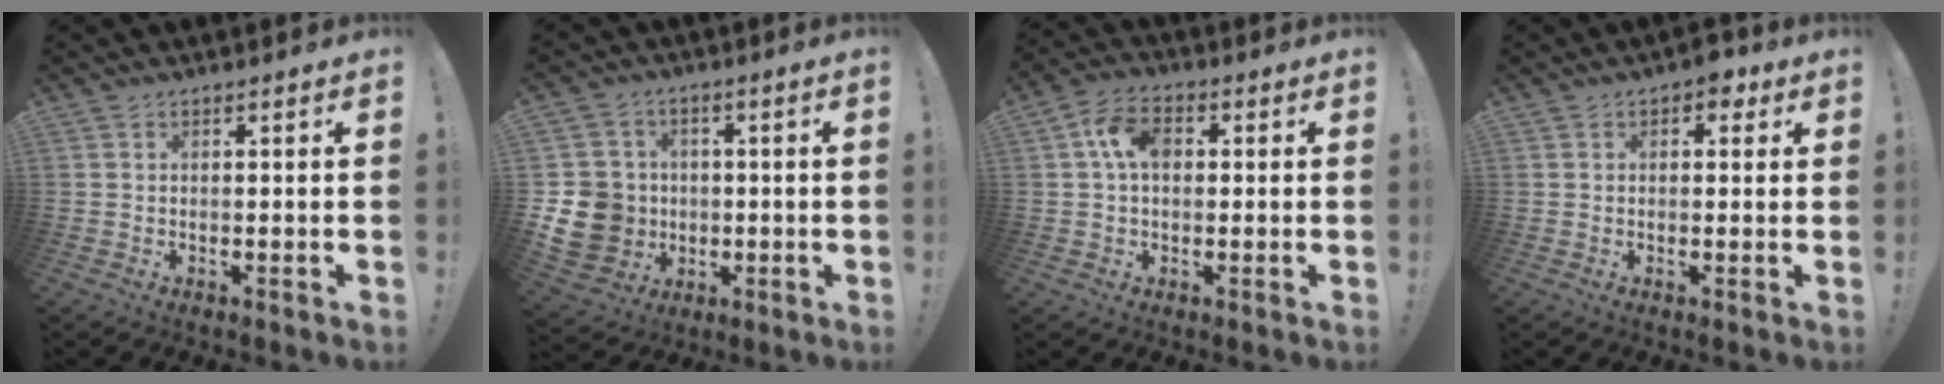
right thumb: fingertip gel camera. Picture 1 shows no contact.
{"total": 13.7, "force": [-1.8, 12.4, 5.6], "torque": [-0.118, 0.019, -0.022]}
{"total": 8.1, "force": [1.3, 5.6, 5.8], "torque": [-0.101, 0.011, 0.025]}
{"total": 3.8, "force": [1.7, 2.4, 2.3], "torque": [-0.025, -0.001, 0.027]}